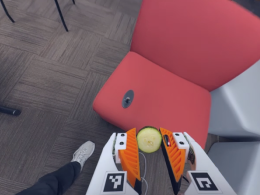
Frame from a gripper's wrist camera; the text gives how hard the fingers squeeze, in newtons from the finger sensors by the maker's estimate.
{"total": 7.9, "left": 7.7, "right": 8.1}